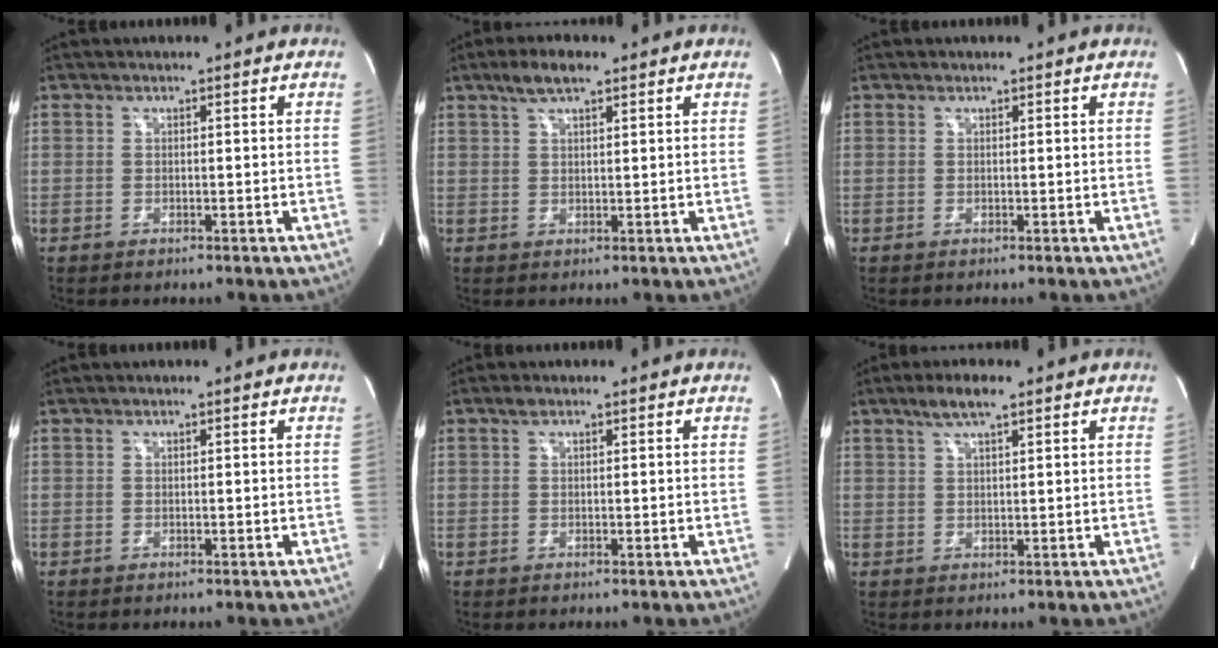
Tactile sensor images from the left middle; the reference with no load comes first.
{"total": 4.4, "force": [3.0, 1.2, 3.0], "torque": [-0.065, 0.014, 0.056]}
{"total": 0.0}
{"total": 0.0}
{"total": 0.8, "force": [0.5, 0.4, 0.5], "torque": [-0.011, 0.009, 0.010]}
{"total": 4.0, "force": [2.8, 0.6, 2.9], "torque": [-0.062, 0.010, 0.052]}